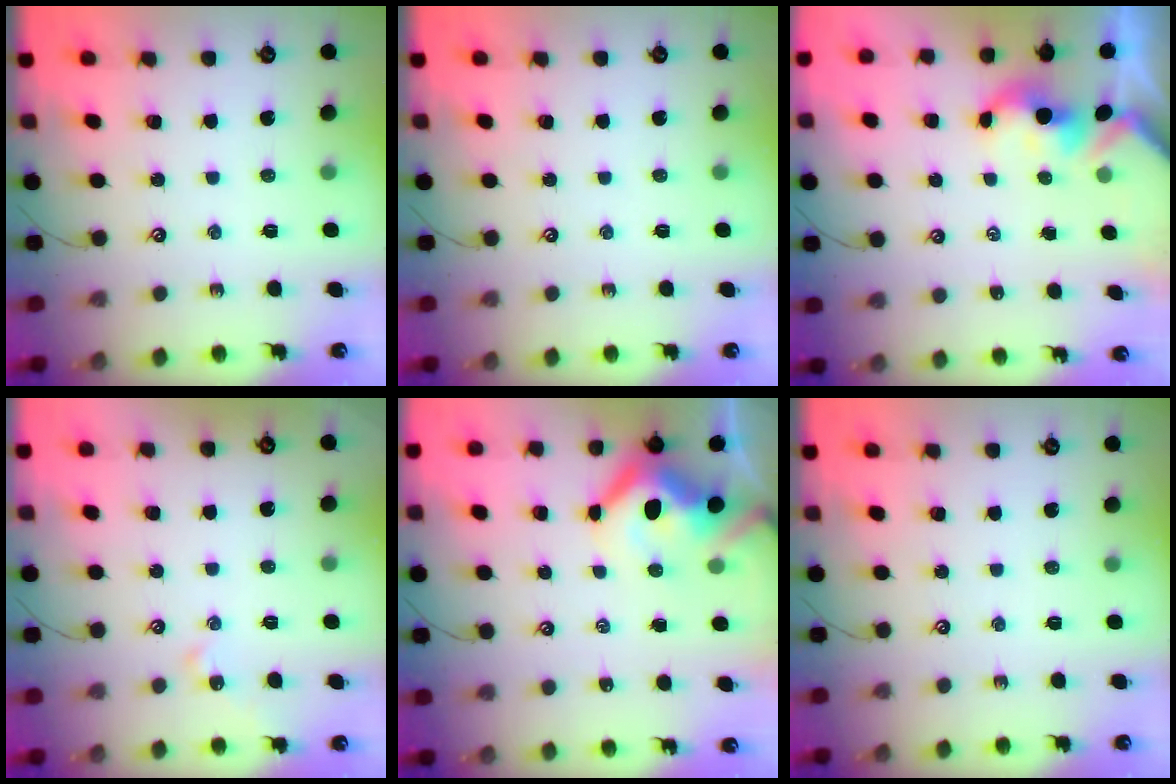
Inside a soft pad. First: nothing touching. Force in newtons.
{"total": 0.0}
{"total": 1.5, "press": 1.5, "slide": 0.4}
{"total": 0.9, "press": 0.9, "slide": 0.2}
{"total": 9.9, "press": 9.8, "slide": 1.3}
{"total": 0.0}